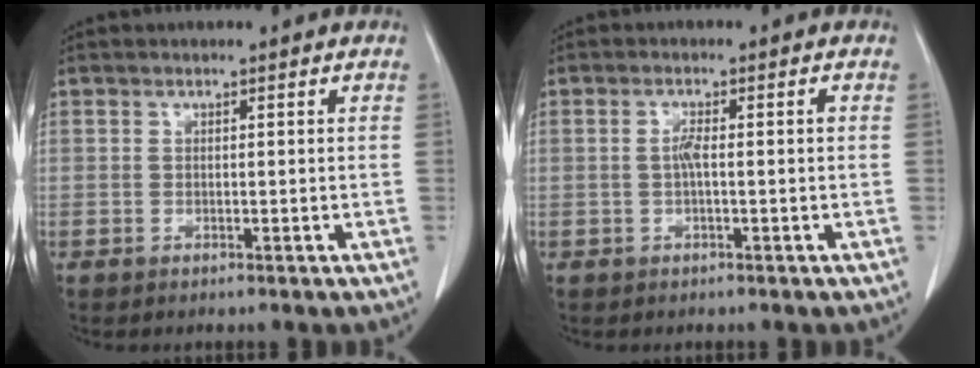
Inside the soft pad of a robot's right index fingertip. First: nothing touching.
{"total": 2.4, "force": [-0.3, 0.3, 2.3], "torque": [-0.046, 0.006, -0.004]}